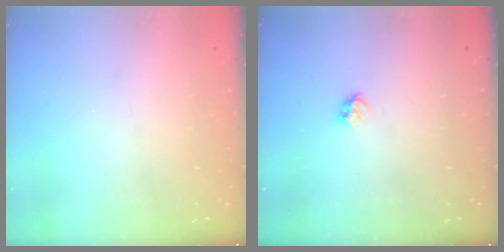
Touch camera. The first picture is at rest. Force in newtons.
{"total": 2.8, "press": 2.8, "slide": 0.5}